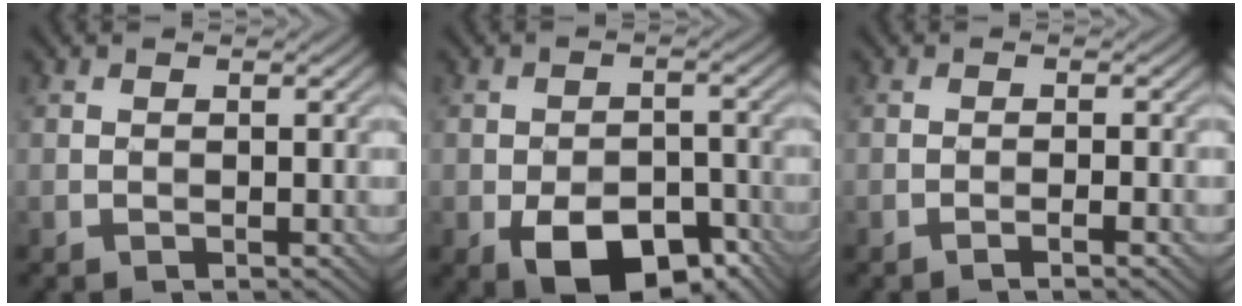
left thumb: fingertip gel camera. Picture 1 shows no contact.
{"total": 9.7, "force": [-5.0, 5.2, 6.4], "torque": [-0.104, -0.015, -0.076]}
{"total": 1.7, "force": [-0.9, 0.1, 1.5], "torque": [-0.020, 0.009, -0.023]}